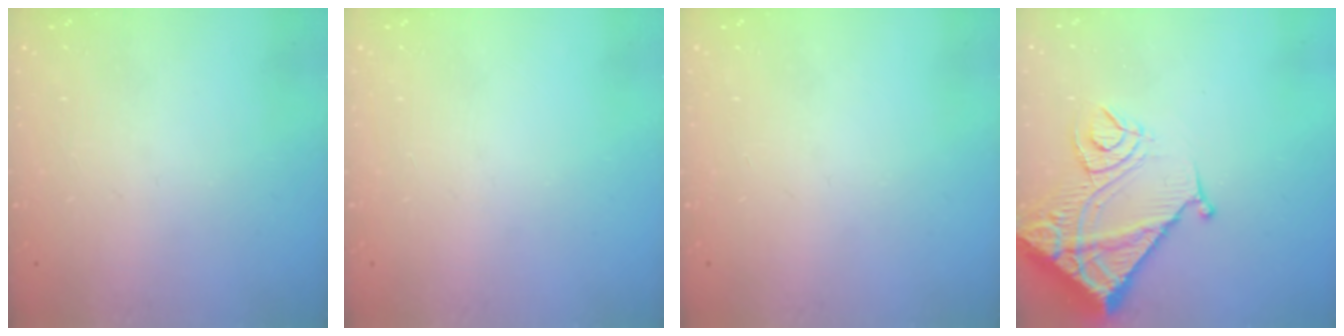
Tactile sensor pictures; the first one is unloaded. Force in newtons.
{"total": 0.0}
{"total": 0.0}
{"total": 16.5, "press": 16.4, "slide": 2.0}